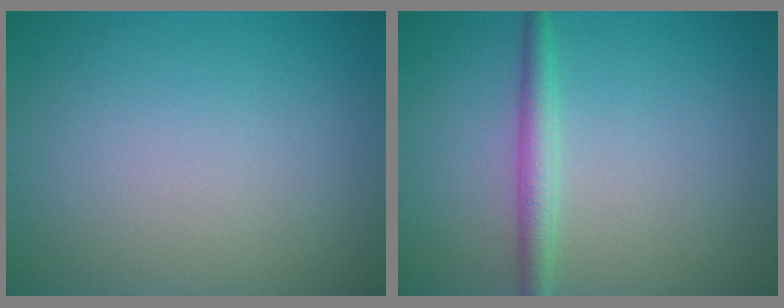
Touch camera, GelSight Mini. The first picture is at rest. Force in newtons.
{"total": 2.3, "press": 2.3, "slide": 0.0}